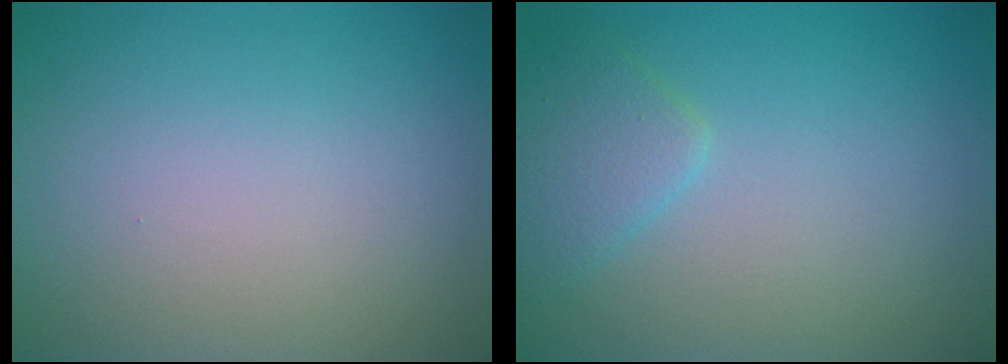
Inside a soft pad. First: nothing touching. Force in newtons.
{"total": 2.4, "press": 2.4, "slide": 0.1}